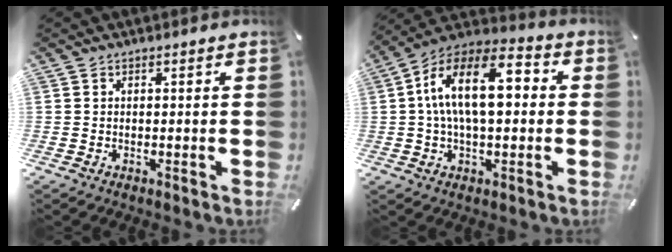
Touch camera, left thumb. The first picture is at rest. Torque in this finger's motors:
{"motor_torque": [-0.04, 2.14, 2.50, -0.29, 0.70]}